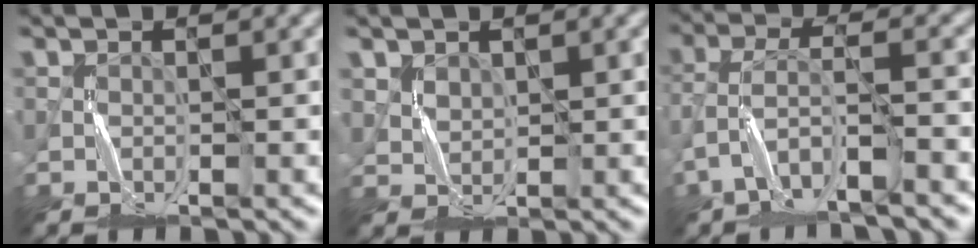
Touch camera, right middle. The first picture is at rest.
{"total": 1.8, "force": [1.2, 1.3, 0.4], "torque": [-0.016, -0.002, 0.032]}
{"total": 5.1, "force": [-3.6, 1.5, 3.3], "torque": [-0.077, 0.002, -0.074]}